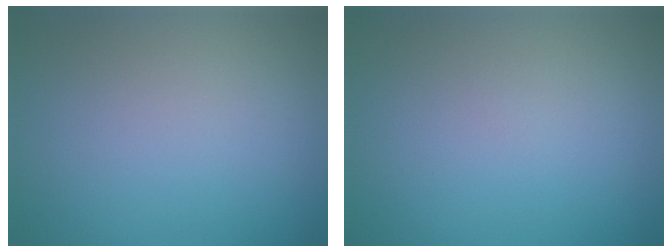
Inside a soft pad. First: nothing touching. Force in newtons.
{"total": 0.0}